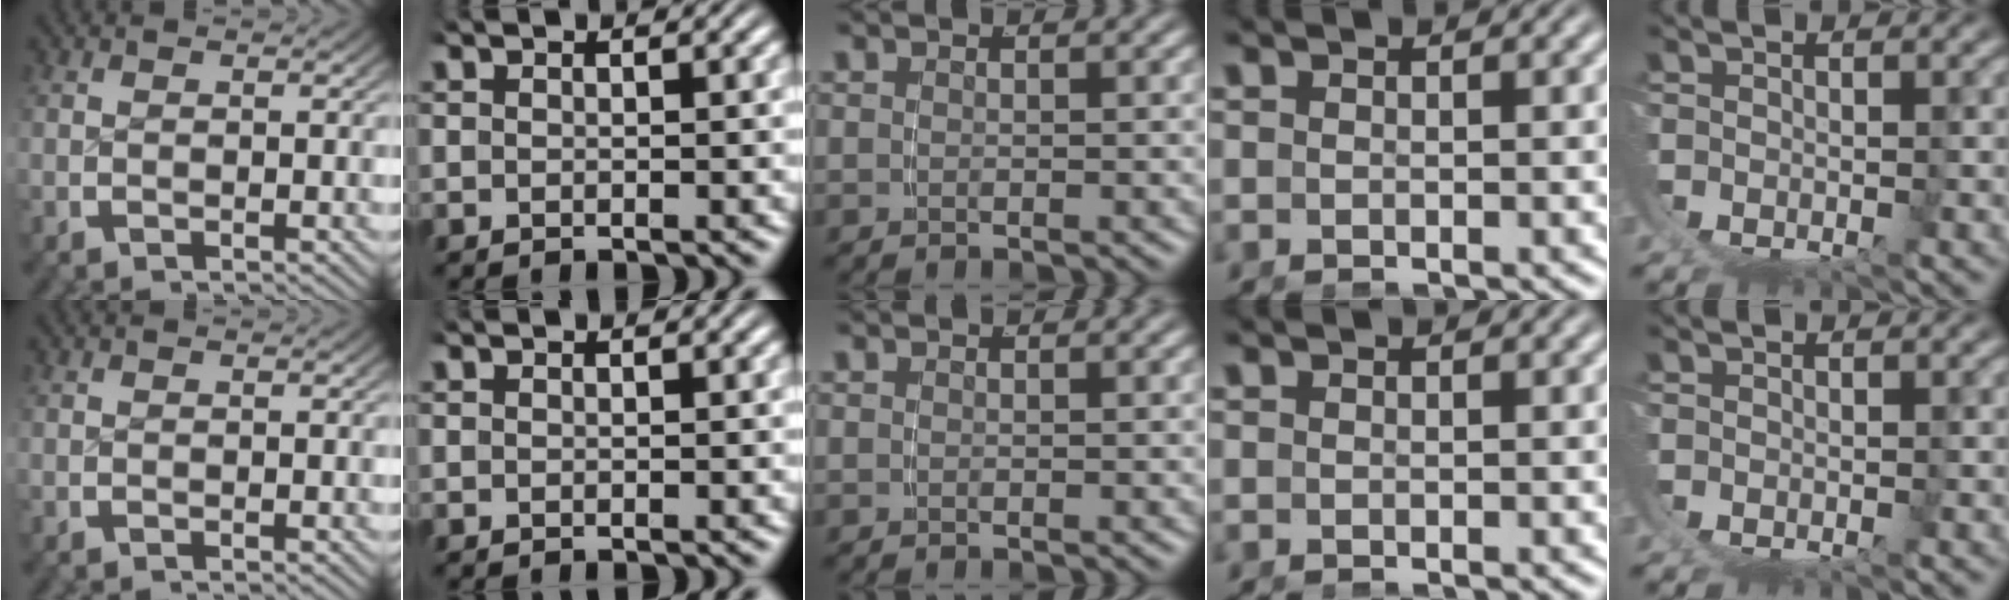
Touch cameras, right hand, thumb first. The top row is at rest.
{}